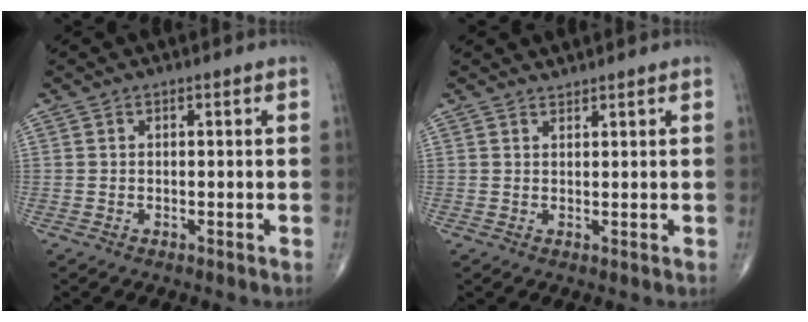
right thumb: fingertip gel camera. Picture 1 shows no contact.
{"total": 1.1, "force": [1.1, 0.0, -0.2], "torque": [0.005, -0.009, 0.019]}